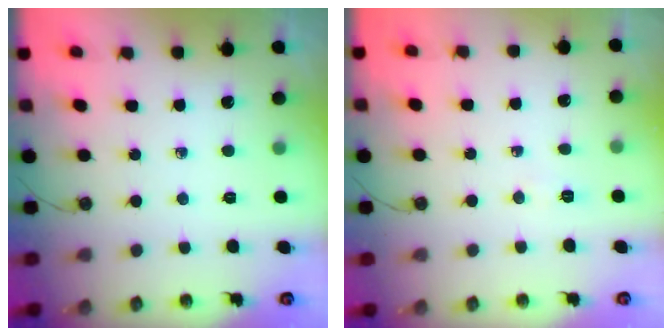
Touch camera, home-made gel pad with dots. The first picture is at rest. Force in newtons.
{"total": 17.7, "press": 5.5, "slide": 16.8}